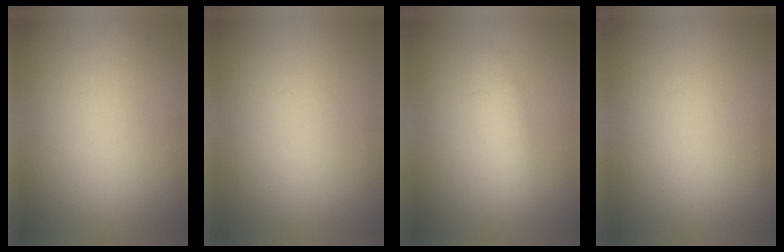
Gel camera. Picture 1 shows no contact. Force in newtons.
{"total": 0.0}
{"total": 2.3}
{"total": 0.0}